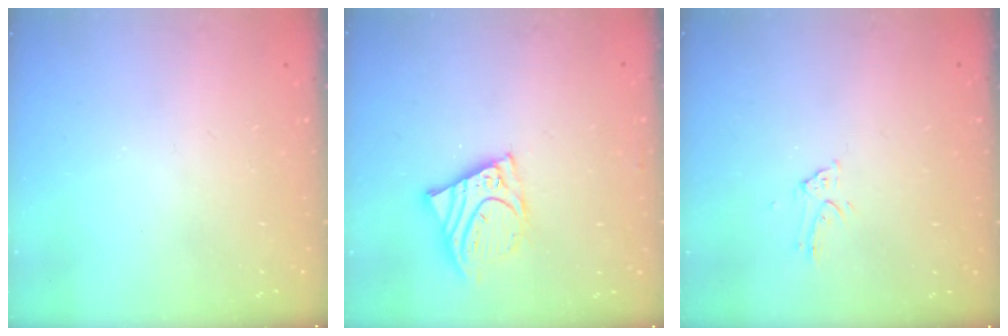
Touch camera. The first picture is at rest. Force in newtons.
{"total": 9.6, "press": 9.6, "slide": 1.3}
{"total": 3.0, "press": 3.0, "slide": 0.1}